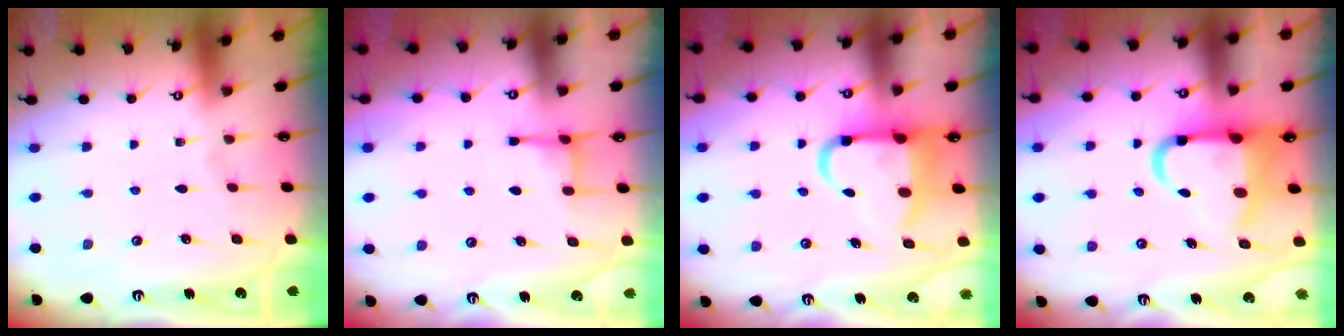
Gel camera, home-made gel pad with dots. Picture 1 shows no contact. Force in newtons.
{"total": 3.7, "press": 3.7, "slide": 0.6}
{"total": 8.2, "press": 8.0, "slide": 1.7}
{"total": 9.8, "press": 9.5, "slide": 2.2}